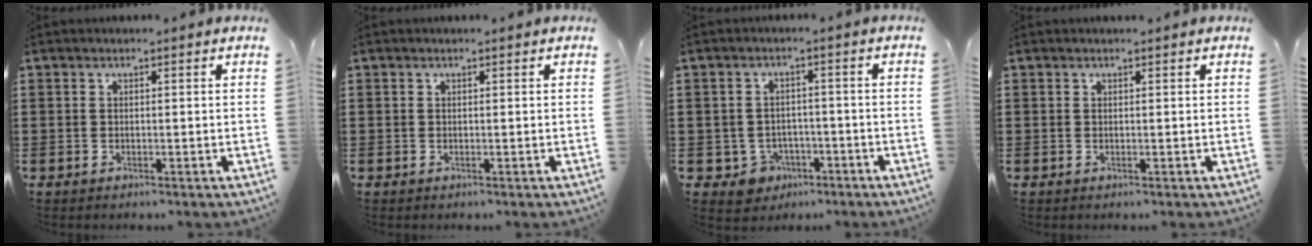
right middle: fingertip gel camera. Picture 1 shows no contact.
{"total": 0.0}
{"total": 3.6, "force": [-2.4, 2.6, 0.8], "torque": [-0.033, 0.000, -0.049]}
{"total": 0.0}